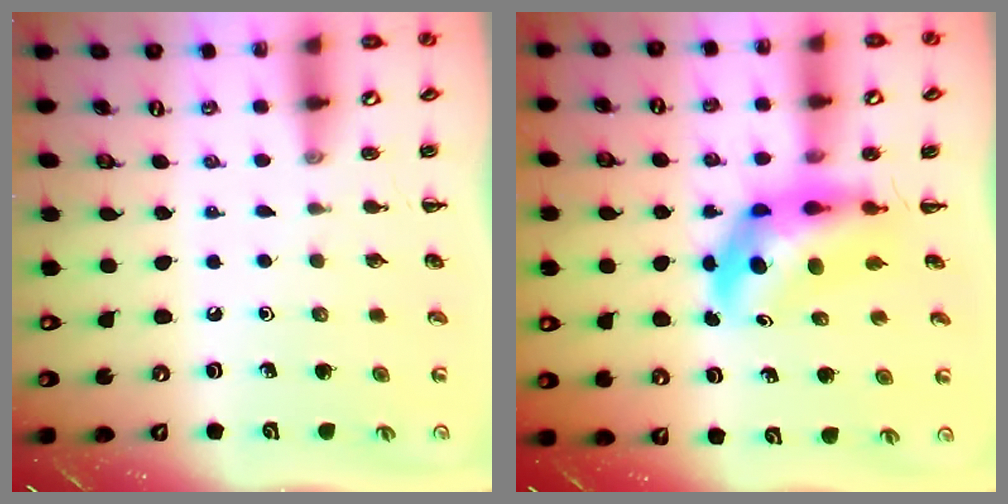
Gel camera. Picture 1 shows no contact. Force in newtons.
{"total": 5.7, "press": 5.4, "slide": 1.9}